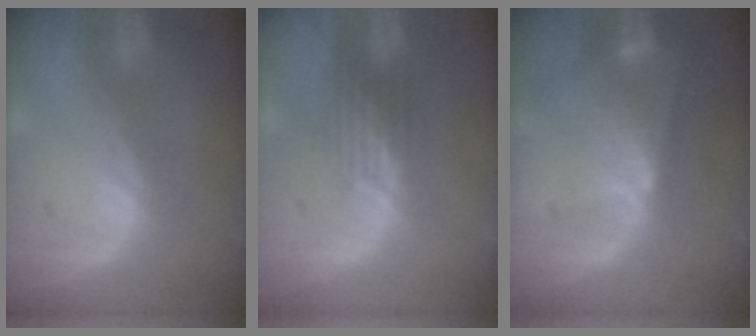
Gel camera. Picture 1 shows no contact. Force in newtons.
{"total": 3.7, "press": 3.2, "slide": 1.8}
{"total": 6.7, "press": 6.2, "slide": 2.4}